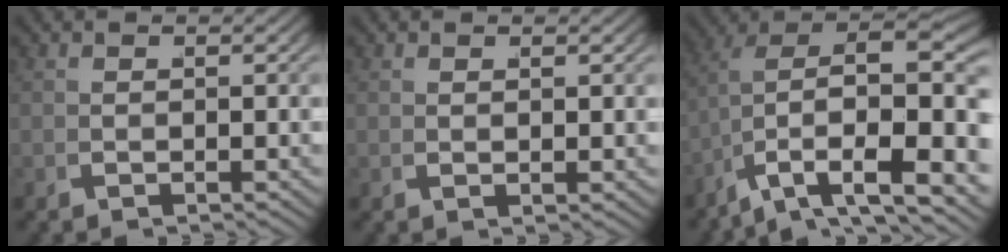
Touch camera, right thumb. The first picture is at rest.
{"total": 0.7, "force": [0.6, -0.1, 0.4], "torque": [-0.006, 0.002, 0.013]}
{"total": 10.7, "force": [-0.4, 7.0, 8.1], "torque": [-0.123, -0.053, 0.008]}